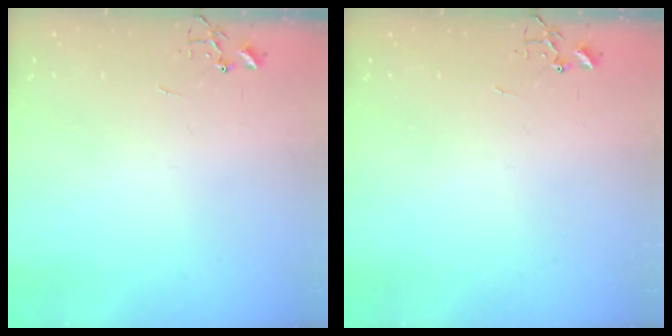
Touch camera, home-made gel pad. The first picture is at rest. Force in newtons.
{"total": 0.0}